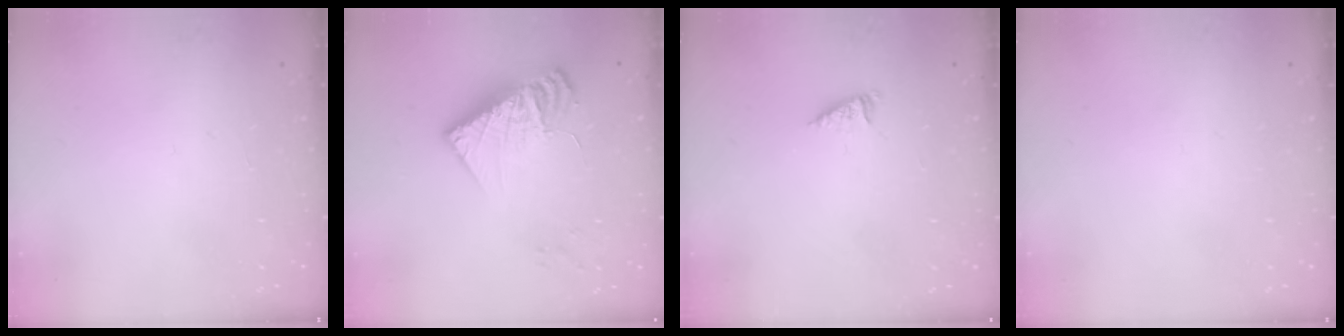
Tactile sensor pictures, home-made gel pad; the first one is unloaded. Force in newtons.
{"total": 13.8, "press": 13.7, "slide": 1.4}
{"total": 1.4, "press": 1.4, "slide": 0.2}
{"total": 0.0}